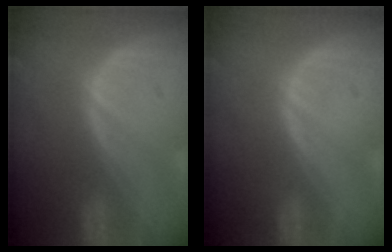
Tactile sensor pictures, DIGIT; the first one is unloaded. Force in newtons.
{"total": 0.0}